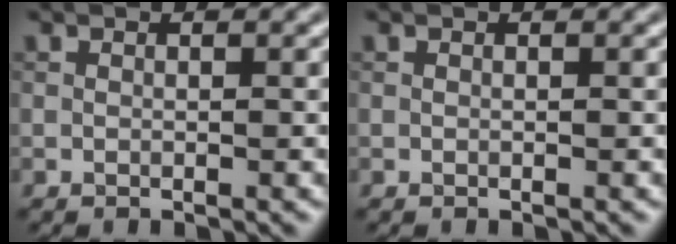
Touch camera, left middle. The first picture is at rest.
{"total": 0.0}